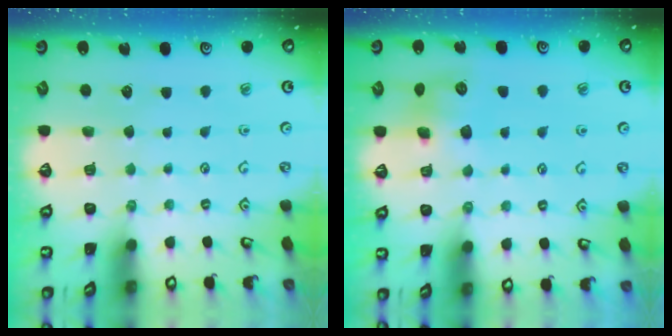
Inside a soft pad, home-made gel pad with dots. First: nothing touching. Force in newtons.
{"total": 8.8, "press": 8.7, "slide": 1.0}